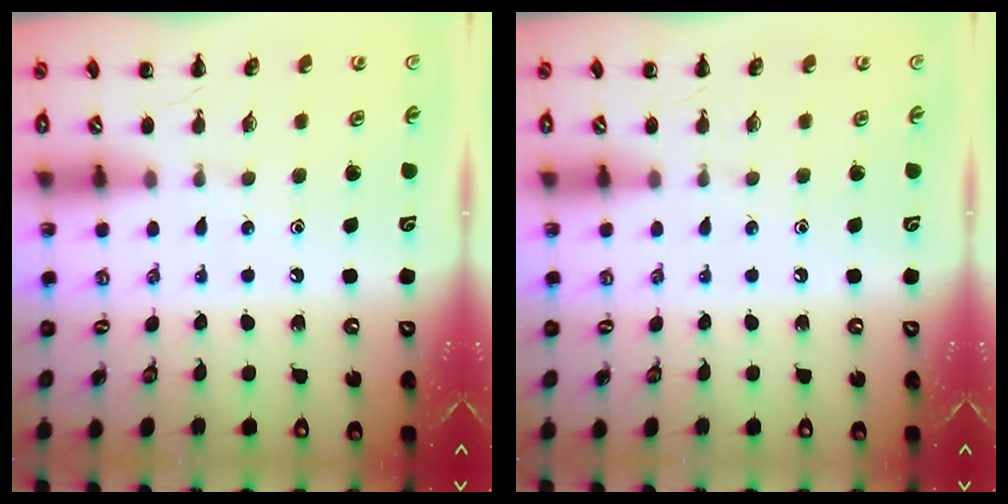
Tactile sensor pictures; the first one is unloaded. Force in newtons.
{"total": 0.0}